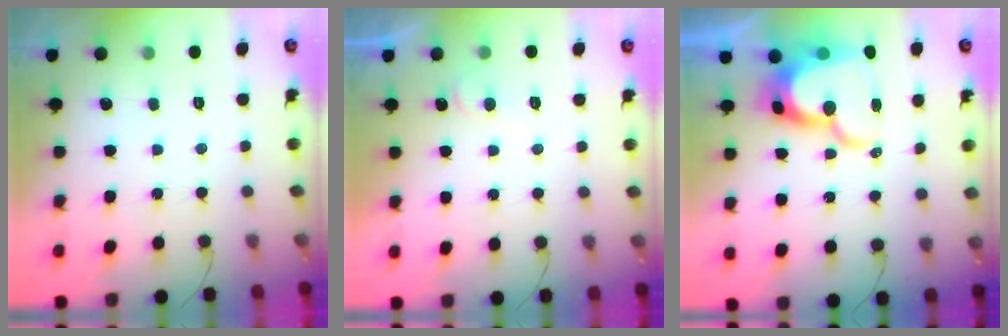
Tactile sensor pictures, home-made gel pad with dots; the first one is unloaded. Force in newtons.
{"total": 4.3, "press": 4.2, "slide": 0.5}
{"total": 17.9, "press": 17.8, "slide": 1.8}